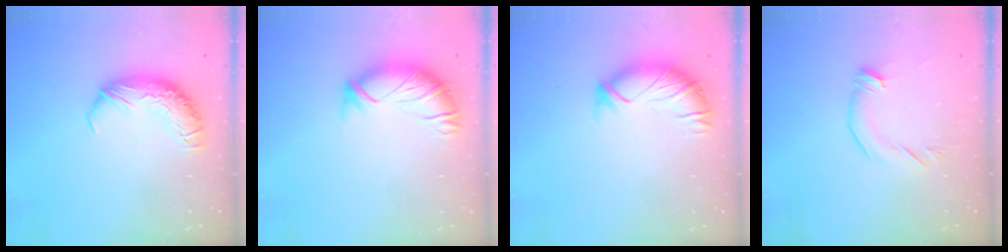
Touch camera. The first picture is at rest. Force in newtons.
{"total": 2.4, "press": 1.9, "slide": 1.5}
{"total": 3.4, "press": 3.1, "slide": 1.3}
{"total": 2.8, "press": 2.7, "slide": 0.4}